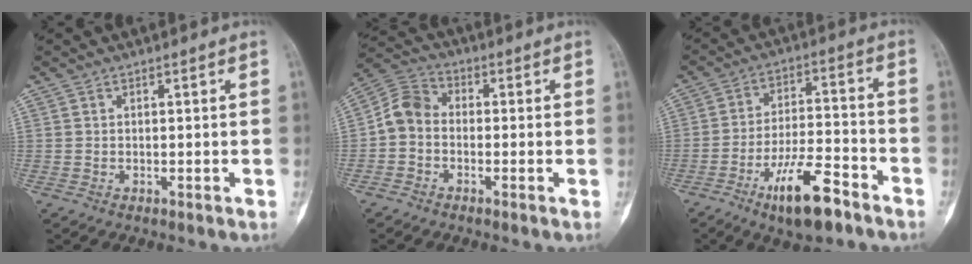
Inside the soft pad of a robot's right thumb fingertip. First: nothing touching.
{"total": 6.1, "force": [-1.2, 4.7, 3.6], "torque": [-0.058, 0.026, -0.041]}
{"total": 13.0, "force": [-7.8, 4.2, 9.5], "torque": [-0.159, 0.051, -0.130]}